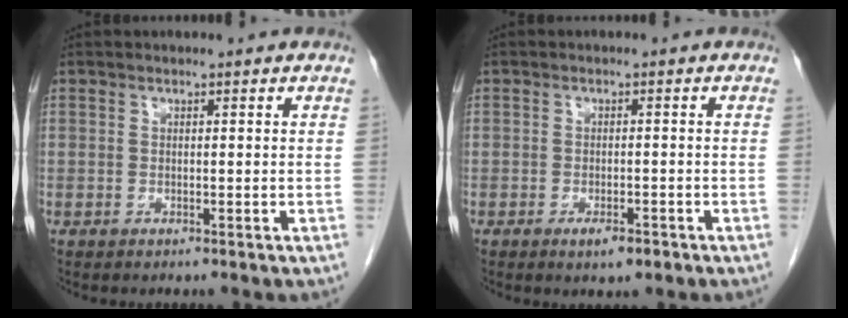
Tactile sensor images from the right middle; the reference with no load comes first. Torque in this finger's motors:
{"motor_torque": [0.24, -0.41, 0.08, 0.02]}